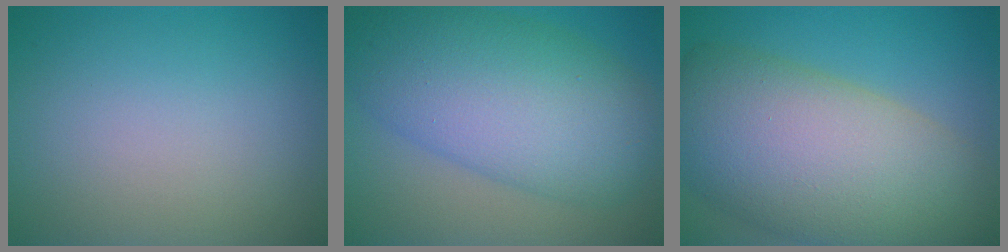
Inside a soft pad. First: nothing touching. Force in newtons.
{"total": 11.5, "press": 11.5, "slide": 0.1}
{"total": 14.7, "press": 14.6, "slide": 1.0}